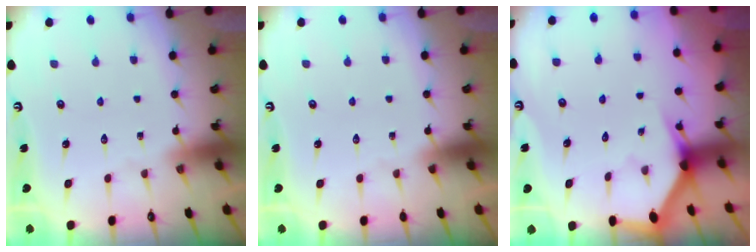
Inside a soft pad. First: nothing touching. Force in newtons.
{"total": 0.0}
{"total": 2.7, "press": 2.7, "slide": 0.1}